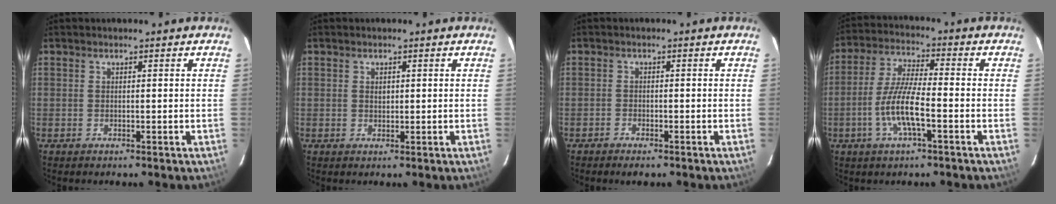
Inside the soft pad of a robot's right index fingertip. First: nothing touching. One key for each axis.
{"total": 1.2, "fx": 0.3, "fy": 1.0, "fz": 0.7, "tx": -0.012, "ty": 0.003, "tz": 0.005}
{"total": 2.3, "fx": -1.8, "fy": 0.9, "fz": 1.1, "tx": -0.032, "ty": -0.002, "tz": -0.034}
{"total": 9.5, "fx": -3.4, "fy": 1.8, "fz": 8.7, "tx": -0.179, "ty": -0.003, "tz": -0.067}